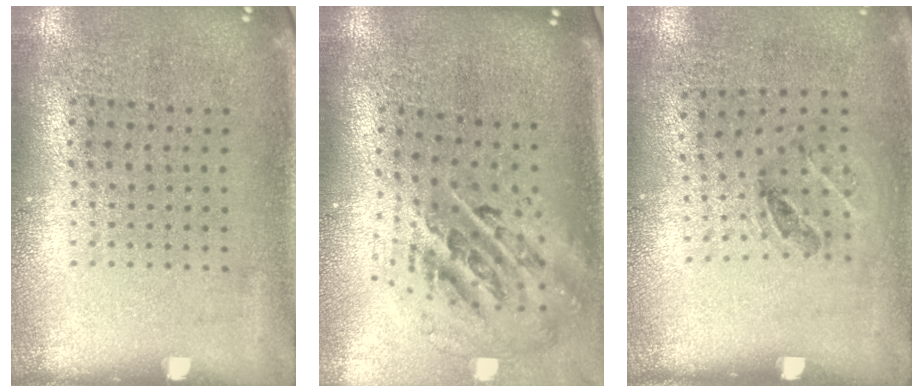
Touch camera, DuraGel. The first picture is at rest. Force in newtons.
{"total": 2.3, "press": 1.6, "slide": 1.7}
{"total": 1.2, "press": 0.8, "slide": 0.9}